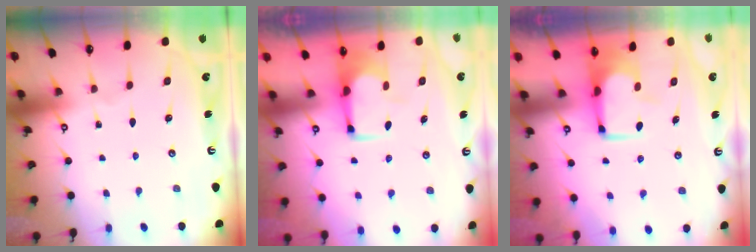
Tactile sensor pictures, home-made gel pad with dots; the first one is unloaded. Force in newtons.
{"total": 1.9, "press": 1.6, "slide": 1.0}
{"total": 2.0, "press": 2.0, "slide": 0.2}